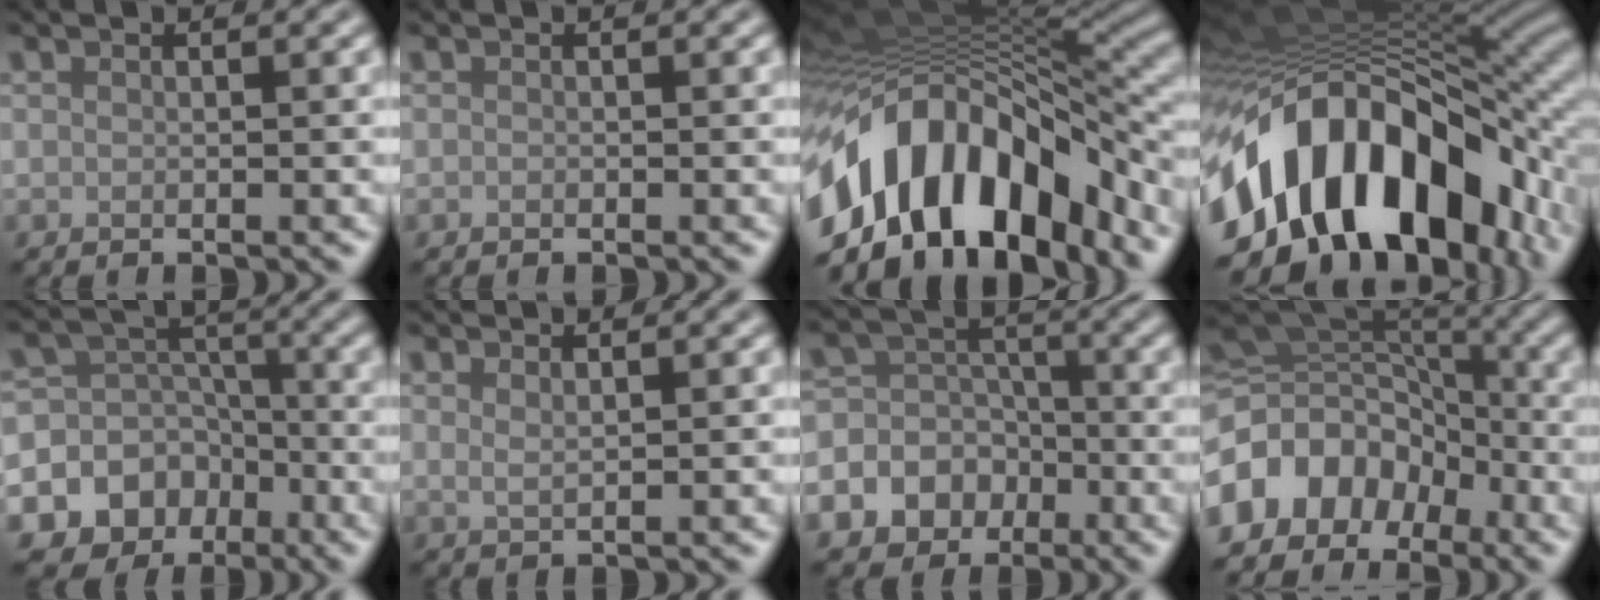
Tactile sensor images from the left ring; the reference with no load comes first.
{"total": 0.0}
{"total": 14.3, "force": [-7.2, 7.8, 9.6], "torque": [-0.169, 0.003, -0.120]}
{"total": 17.4, "force": [-6.3, 10.1, 12.7], "torque": [-0.201, -0.016, -0.091]}
{"total": 14.0, "force": [-6.8, 11.9, 3.1], "torque": [-0.061, -0.036, -0.113]}
{"total": 1.2, "force": [0.8, 0.4, 0.8], "torque": [-0.013, -0.003, 0.015]}
{"total": 10.6, "force": [-4.4, 9.2, 2.8], "torque": [-0.059, -0.009, -0.091]}
{"total": 10.0, "force": [-4.9, 7.4, 4.5], "torque": [-0.098, 0.020, -0.102]}